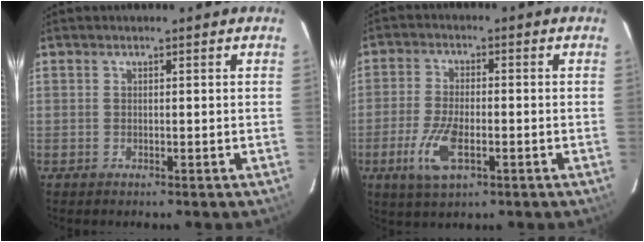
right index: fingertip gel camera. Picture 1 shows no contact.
{"total": 8.5, "force": [-3.2, 3.6, 7.0], "torque": [-0.156, -0.011, -0.061]}